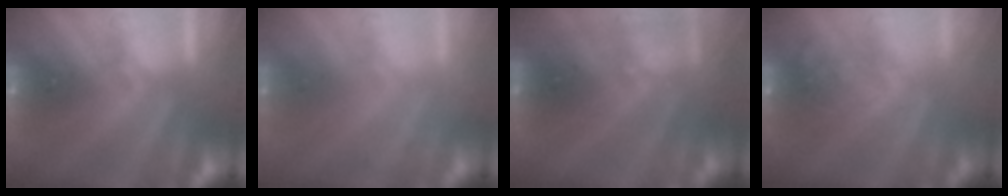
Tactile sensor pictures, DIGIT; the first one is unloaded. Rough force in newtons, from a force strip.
{"total": 2.7}
{"total": 3.0}
{"total": 3.7}